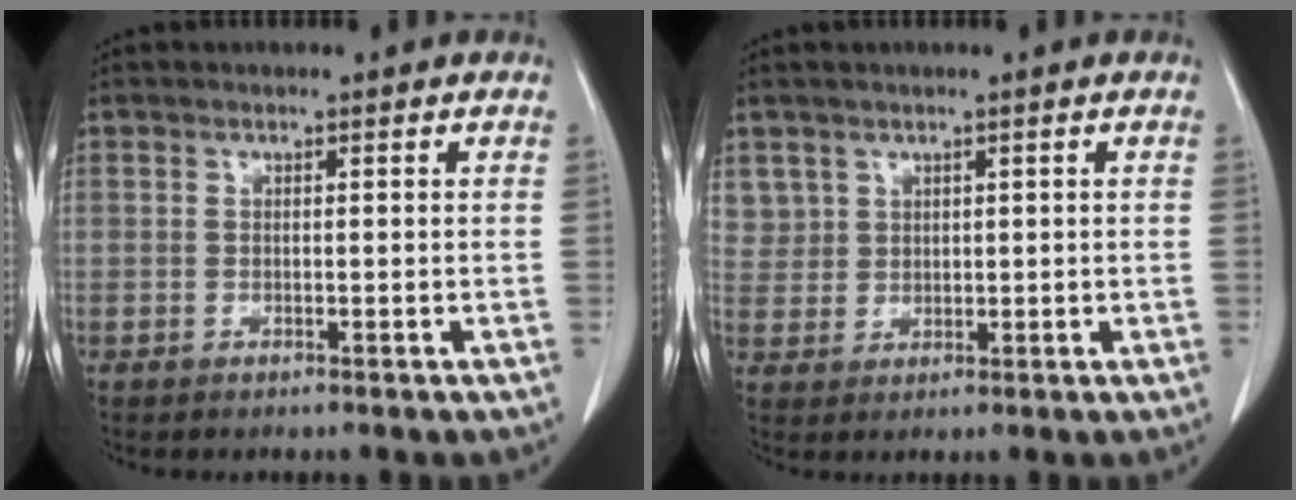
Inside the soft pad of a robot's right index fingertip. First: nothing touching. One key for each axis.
{"total": 3.9, "fx": 2.3, "fy": 3.1, "fz": -0.2, "tx": 0.021, "ty": 0.006, "tz": 0.046}